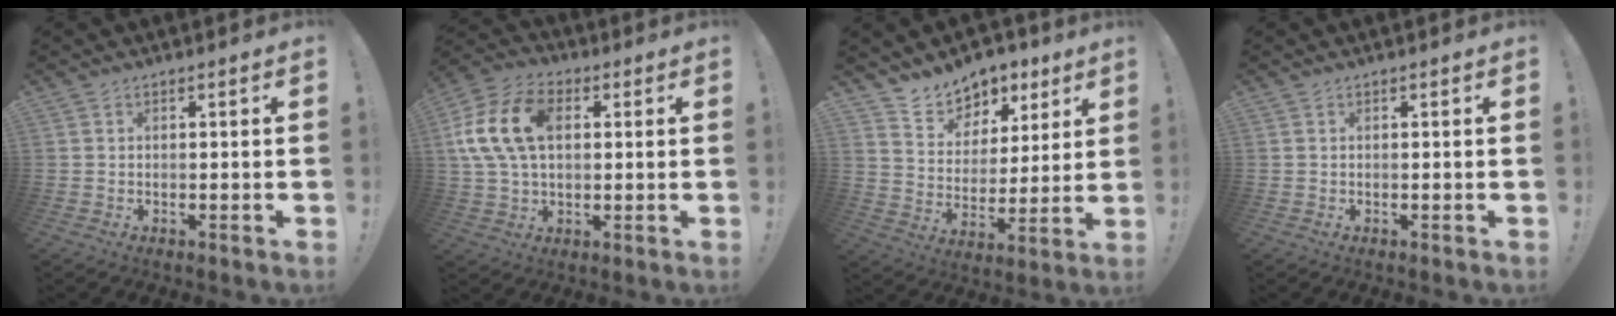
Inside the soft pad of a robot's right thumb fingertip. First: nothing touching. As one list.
[{"total": 16.8, "force": [3.4, 11.1, 12.1], "torque": [-0.237, 0.008, 0.062]}, {"total": 10.1, "force": [8.0, 6.1, 1.3], "torque": [-0.026, -0.068, 0.151]}, {"total": 0.0}]